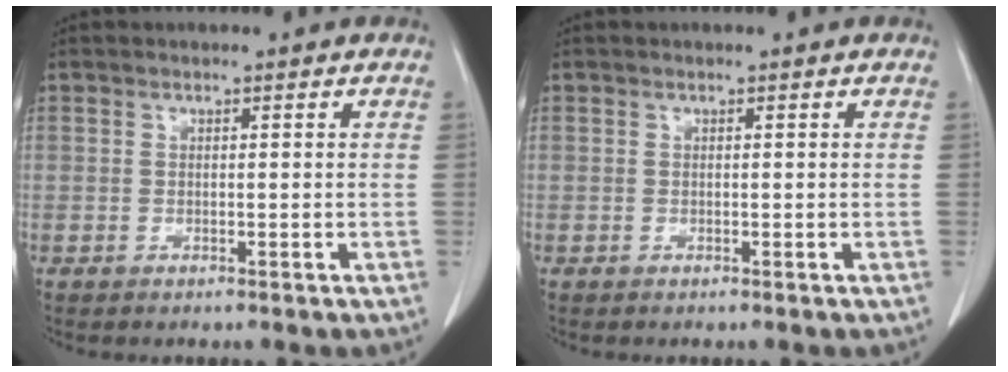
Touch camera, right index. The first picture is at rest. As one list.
[{"total": 0.0}]